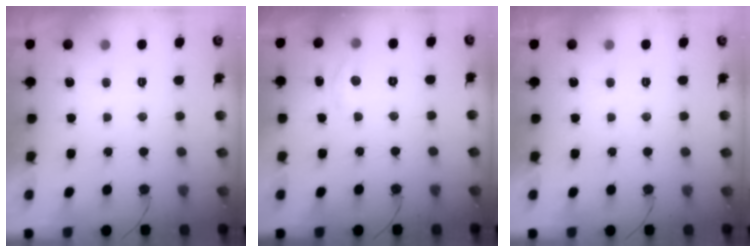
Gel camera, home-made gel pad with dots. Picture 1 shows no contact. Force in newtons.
{"total": 2.9, "press": 2.9, "slide": 0.3}
{"total": 0.0}